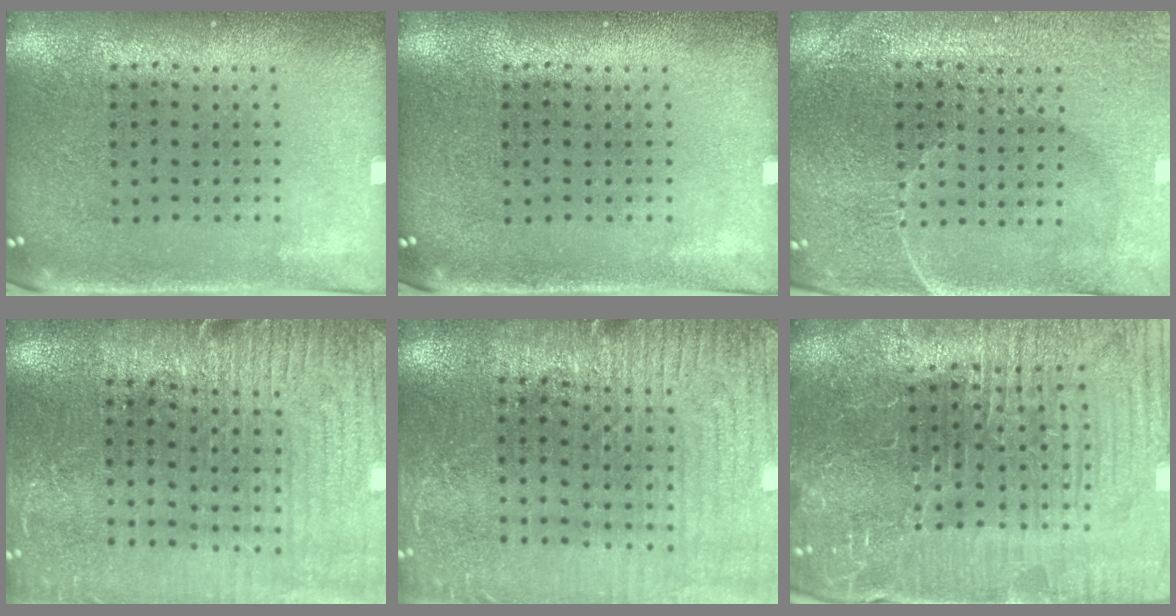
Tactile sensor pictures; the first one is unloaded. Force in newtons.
{"total": 0.0}
{"total": 3.9, "press": 3.8, "slide": 0.8}
{"total": 2.9, "press": 2.9, "slide": 0.6}
{"total": 3.0, "press": 3.0, "slide": 0.4}
{"total": 5.9, "press": 5.6, "slide": 1.9}